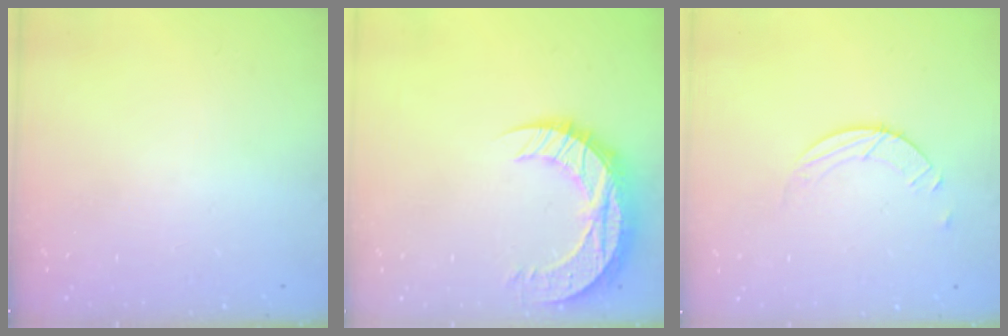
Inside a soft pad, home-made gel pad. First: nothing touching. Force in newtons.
{"total": 12.8, "press": 12.8, "slide": 0.9}
{"total": 2.6, "press": 2.6, "slide": 0.3}